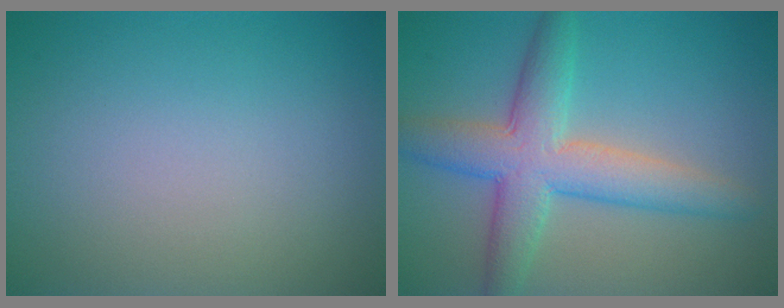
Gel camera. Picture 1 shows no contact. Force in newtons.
{"total": 6.5, "press": 6.5, "slide": 0.1}